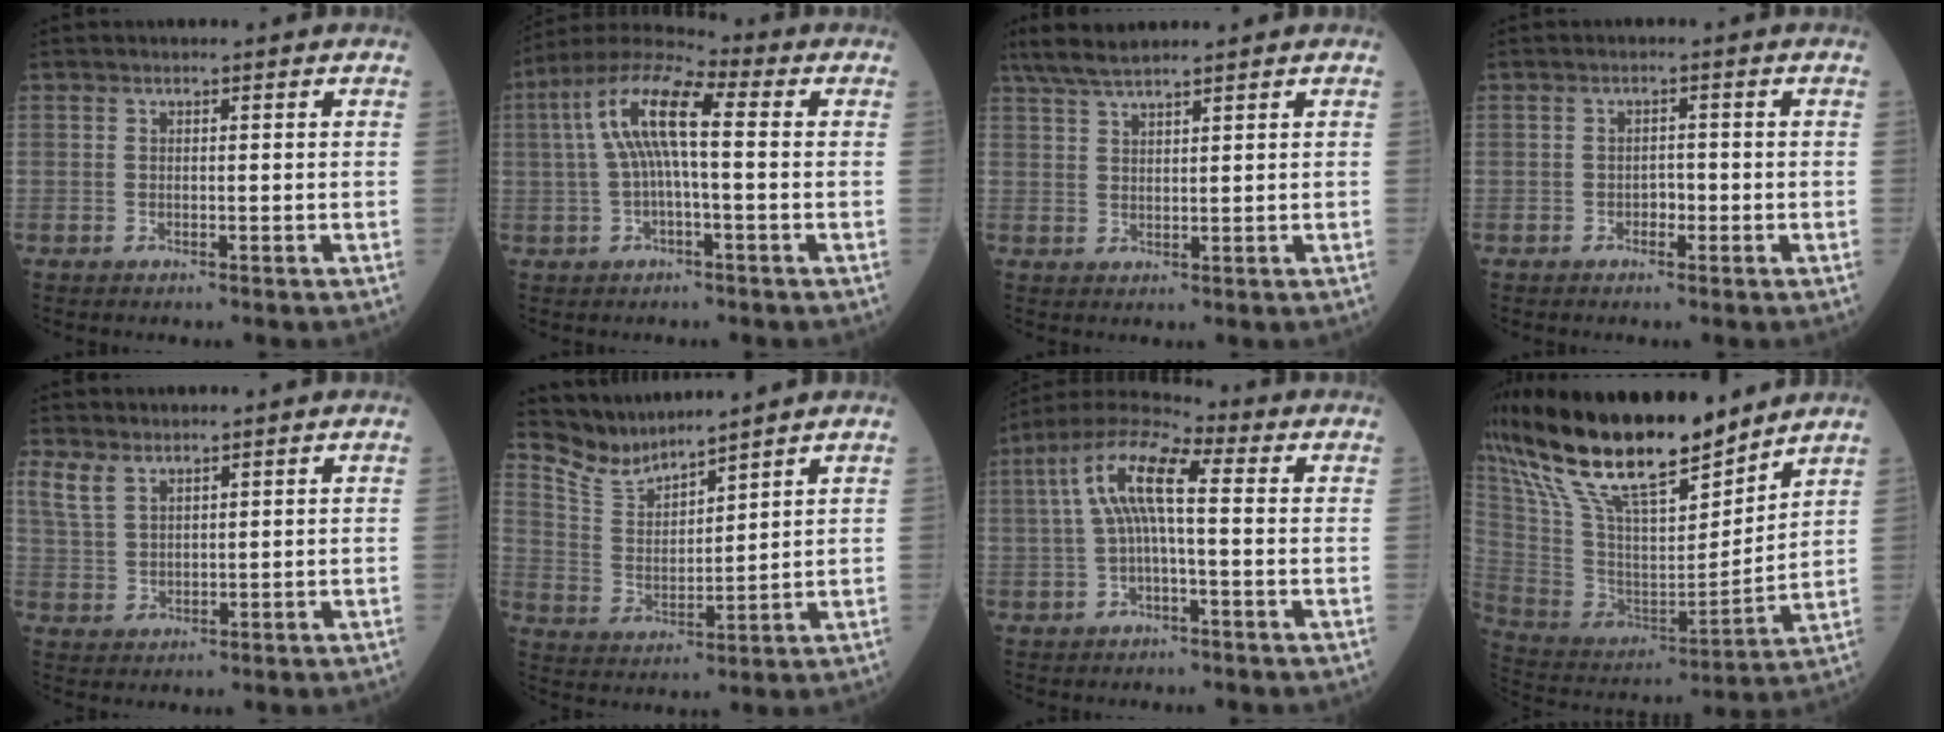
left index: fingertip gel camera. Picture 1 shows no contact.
{"total": 10.4, "force": [0.5, 2.3, 10.1], "torque": [-0.209, 0.033, 0.001]}
{"total": 5.7, "force": [4.7, -0.1, 3.1], "torque": [-0.063, 0.020, 0.092]}
{"total": 1.4, "force": [-1.0, 0.7, 0.7], "torque": [-0.006, 0.000, -0.020]}
{"total": 3.6, "force": [2.5, 1.7, 1.8], "torque": [-0.052, 0.005, 0.063]}
{"total": 6.2, "force": [6.2, 0.0, 0.0], "torque": [-0.024, -0.006, 0.142]}
{"total": 9.7, "force": [0.4, 2.2, 9.4], "torque": [-0.193, 0.032, -0.001]}
{"total": 23.4, "force": [18.5, 5.6, 13.1], "torque": [-0.261, 0.004, 0.338]}